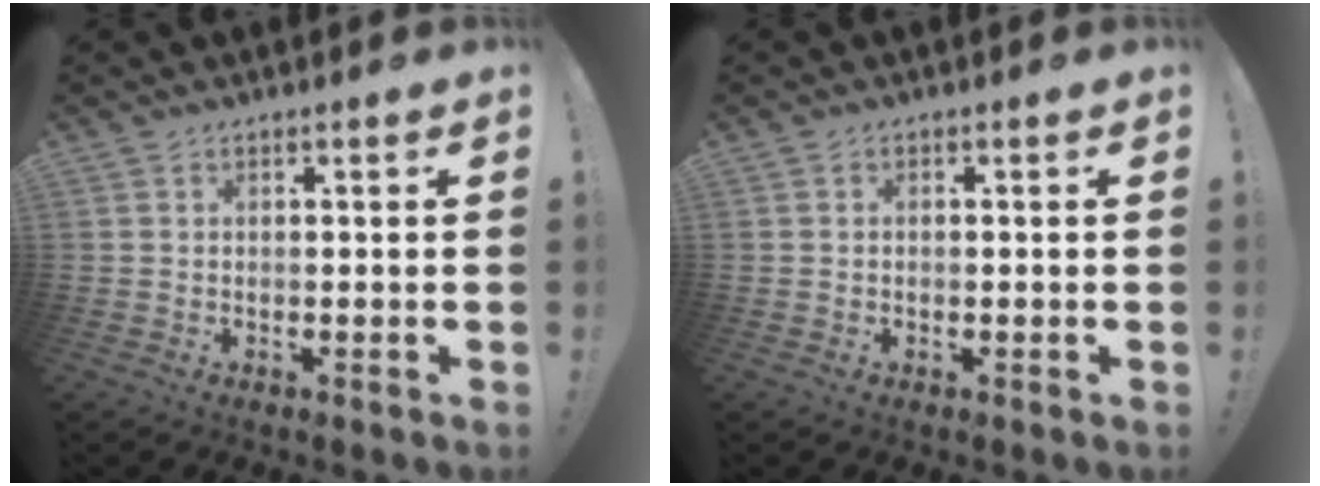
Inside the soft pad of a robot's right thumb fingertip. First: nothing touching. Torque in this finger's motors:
{"motor_torque": [0.28, -0.46, -0.20, 0.26, -0.06]}